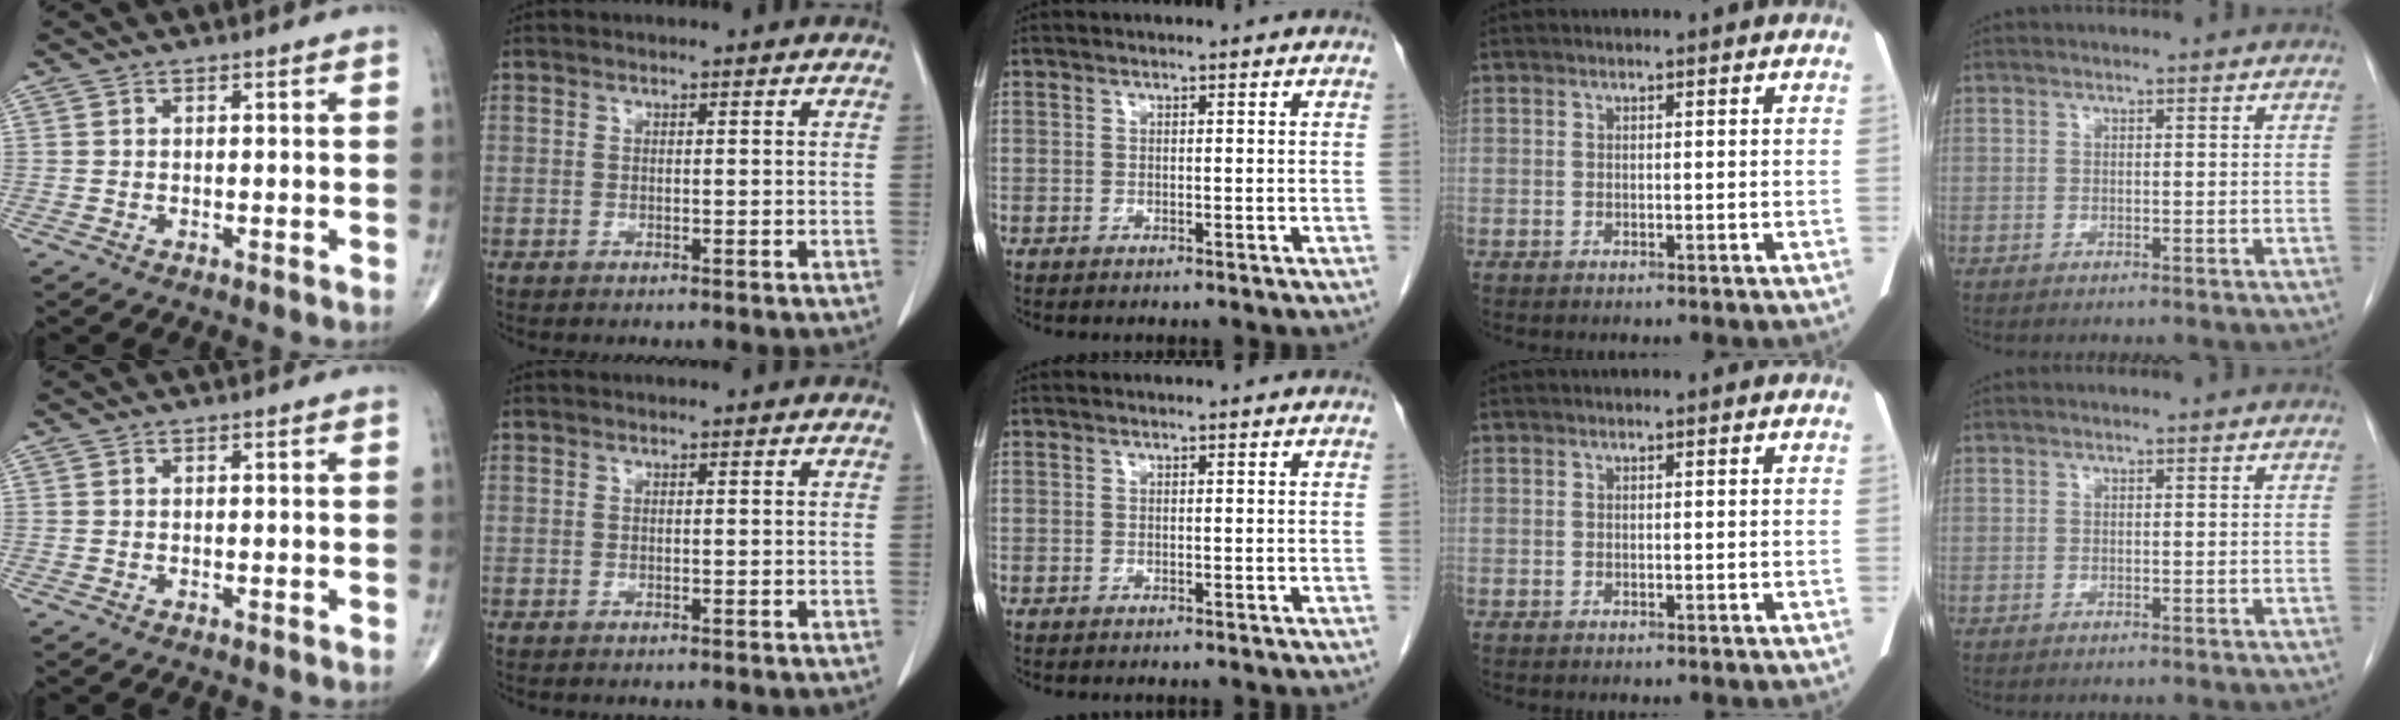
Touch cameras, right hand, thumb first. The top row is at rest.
{}